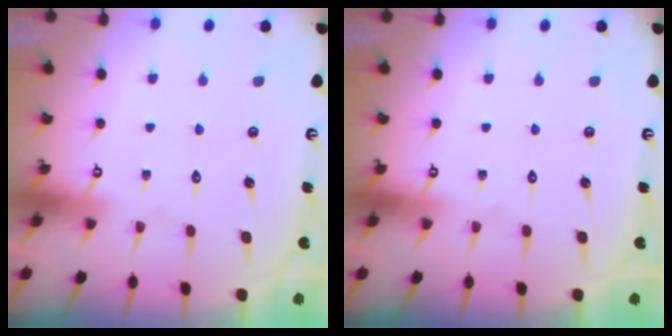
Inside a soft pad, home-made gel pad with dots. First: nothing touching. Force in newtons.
{"total": 0.0}